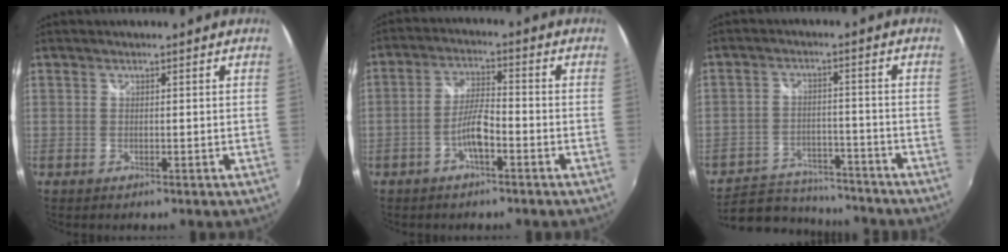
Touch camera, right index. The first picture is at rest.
{"total": 5.3, "force": [-2.7, 1.2, 4.4], "torque": [-0.093, 0.008, -0.050]}
{"total": 15.5, "force": [-13.3, 6.2, 5.0], "torque": [-0.127, 0.007, -0.189]}